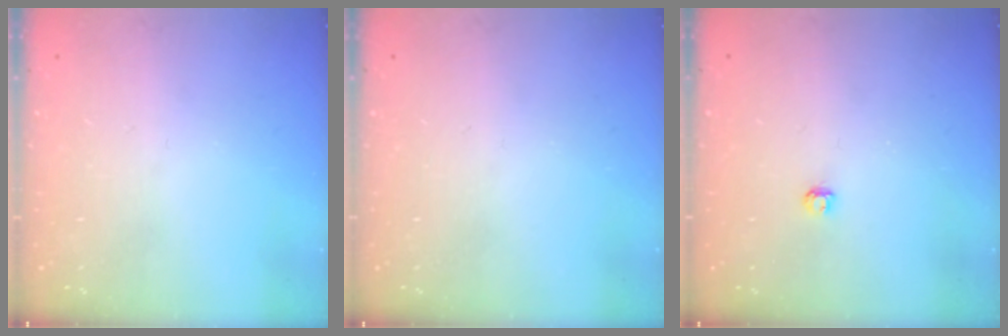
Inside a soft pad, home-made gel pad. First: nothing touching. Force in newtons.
{"total": 0.0}
{"total": 2.9, "press": 2.9, "slide": 0.3}